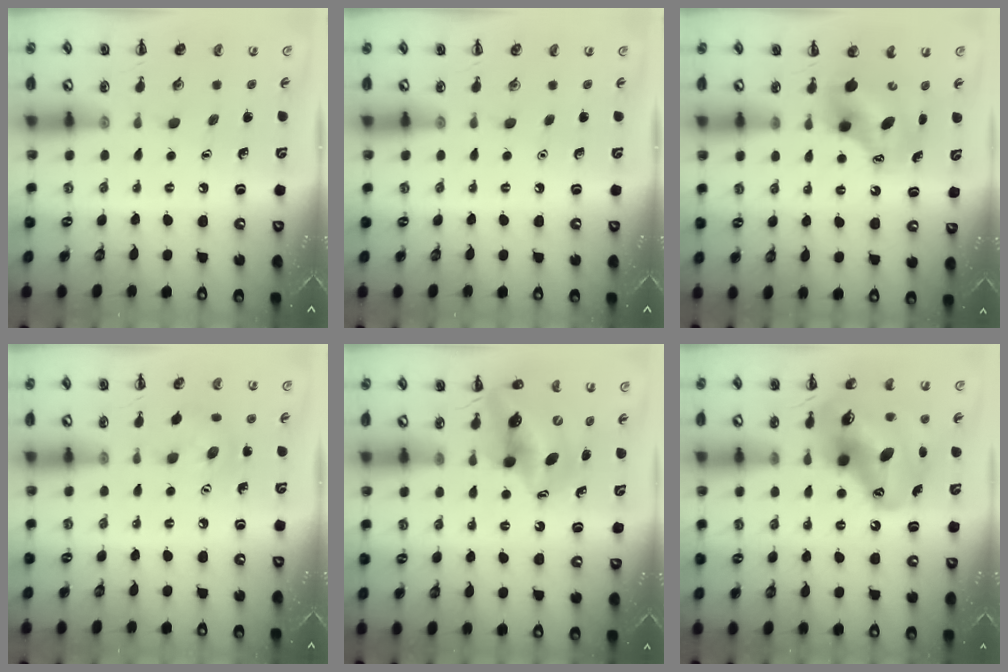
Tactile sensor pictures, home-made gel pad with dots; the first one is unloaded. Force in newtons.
{"total": 0.0}
{"total": 6.9, "press": 6.7, "slide": 1.6}
{"total": 5.1, "press": 5.0, "slide": 1.1}
{"total": 13.6, "press": 13.0, "slide": 3.9}
{"total": 16.9, "press": 16.2, "slide": 4.9}